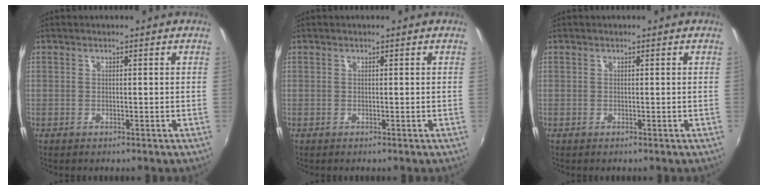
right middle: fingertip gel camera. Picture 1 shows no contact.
{"total": 0.0}
{"total": 0.0}